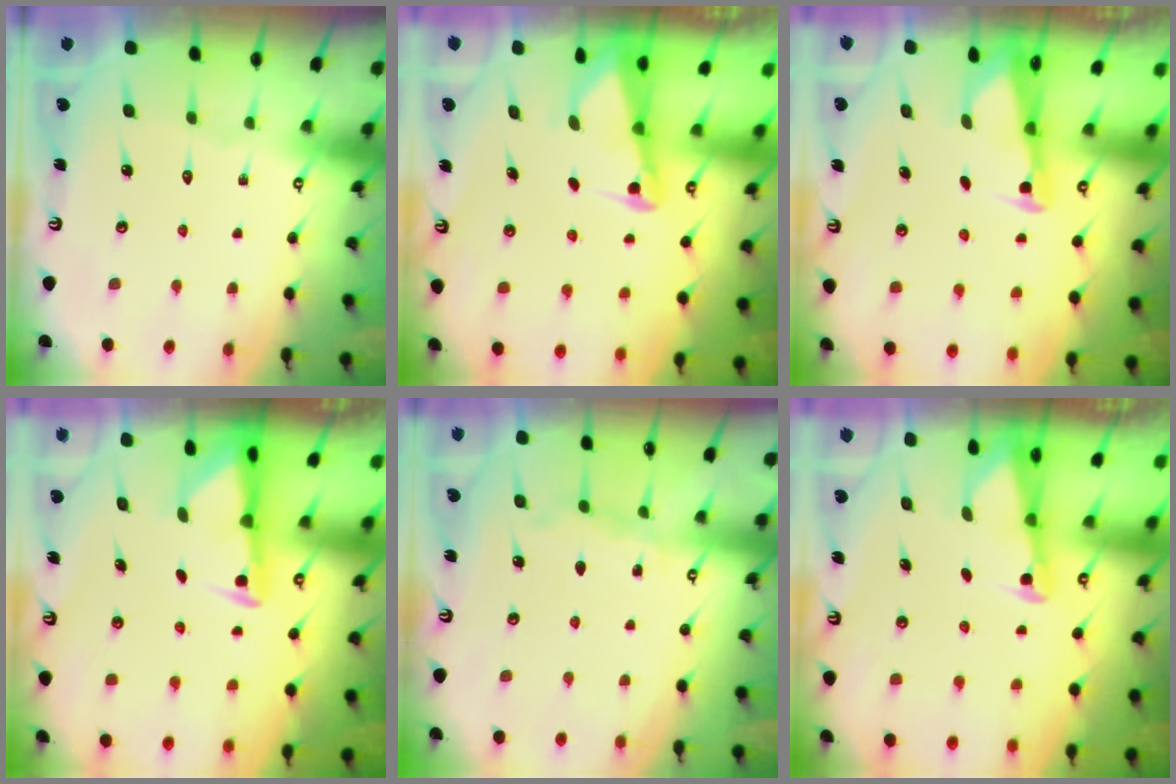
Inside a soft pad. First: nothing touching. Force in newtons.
{"total": 2.6, "press": 2.5, "slide": 0.6}
{"total": 2.6, "press": 2.6, "slide": 0.2}
{"total": 2.8, "press": 2.8, "slide": 0.7}
{"total": 4.6, "press": 4.6, "slide": 0.5}
{"total": 2.1, "press": 2.1, "slide": 0.3}